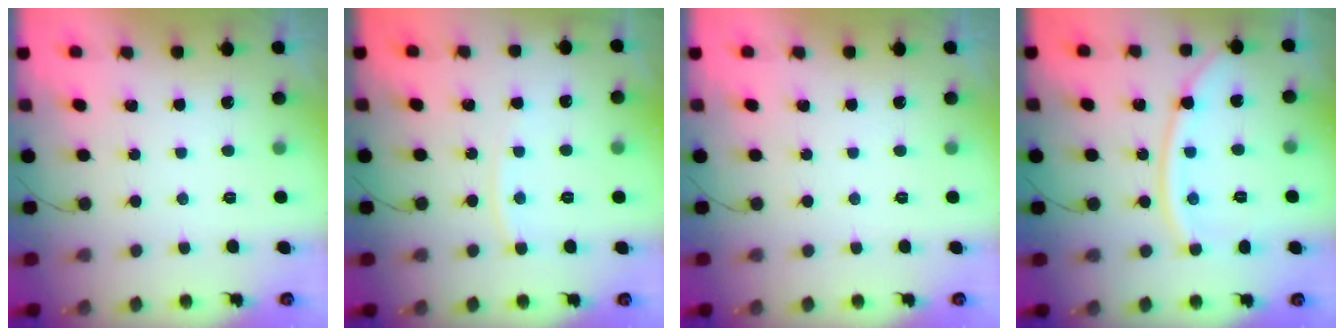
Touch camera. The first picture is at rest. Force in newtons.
{"total": 5.4, "press": 5.3, "slide": 0.7}
{"total": 0.0}
{"total": 11.1, "press": 11.1, "slide": 0.4}